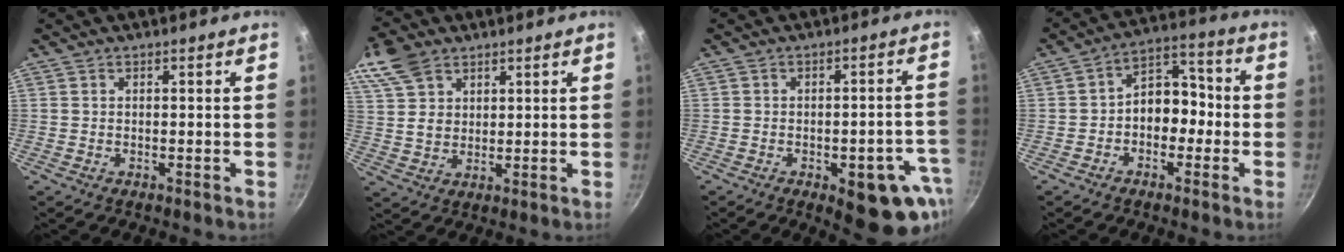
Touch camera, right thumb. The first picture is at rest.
{"total": 10.4, "force": [5.9, 7.0, 4.9], "torque": [-0.081, -0.010, 0.116]}
{"total": 13.8, "force": [-5.7, 6.1, 11.0], "torque": [-0.079, 0.022, -0.067]}
{"total": 9.0, "force": [-1.8, 6.6, 5.8], "torque": [-0.031, 0.048, -0.042]}